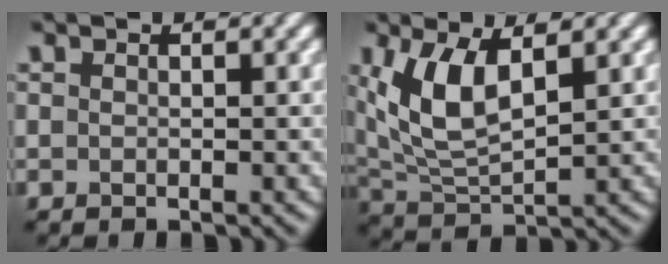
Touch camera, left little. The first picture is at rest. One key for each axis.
{"total": 6.5, "fx": 2.1, "fy": 2.9, "fz": 5.4, "tx": -0.127, "ty": -0.004, "tz": 0.046}